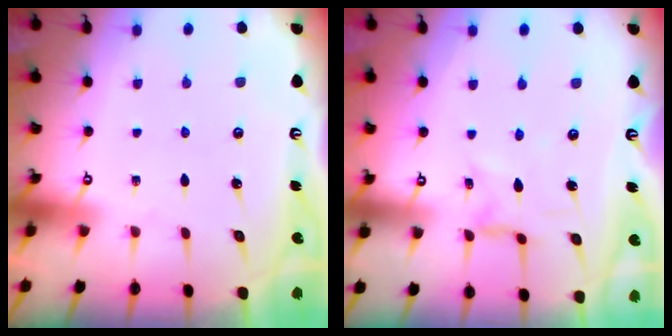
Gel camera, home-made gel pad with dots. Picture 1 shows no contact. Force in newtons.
{"total": 1.3, "press": 1.3, "slide": 0.2}